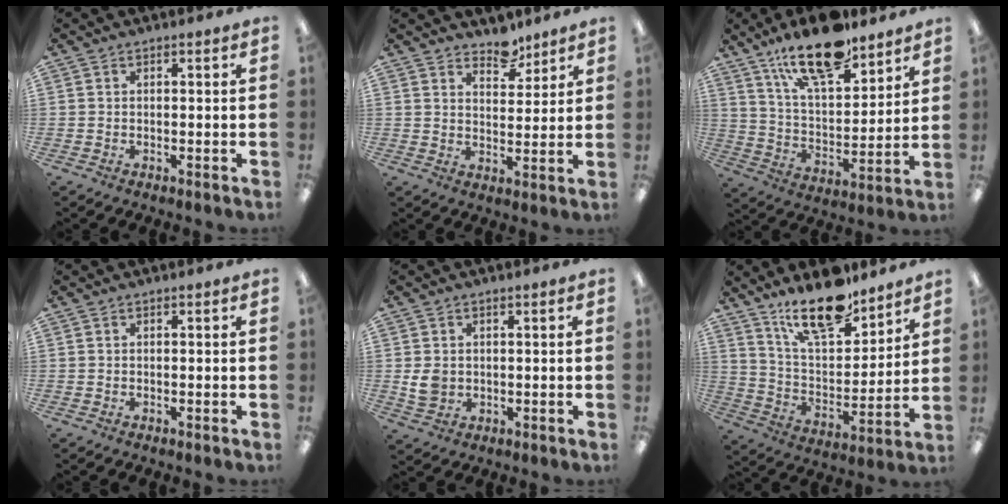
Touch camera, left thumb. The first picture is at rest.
{"total": 6.6, "force": [5.6, 2.9, 1.8], "torque": [-0.001, -0.042, 0.097]}
{"total": 18.7, "force": [13.8, 6.9, 10.5], "torque": [-0.179, -0.071, 0.236]}
{"total": 0.0}
{"total": 4.4, "force": [0.4, 3.7, 2.4], "torque": [-0.036, -0.003, 0.006]}
{"total": 17.2, "force": [13.3, 6.0, 9.0], "torque": [-0.161, -0.076, 0.232]}